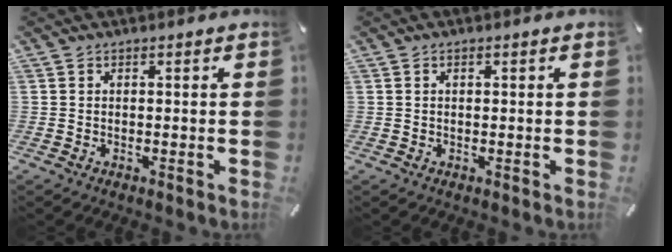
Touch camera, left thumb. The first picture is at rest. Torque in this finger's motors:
{"motor_torque": [-0.18, -0.44, -0.09, 0.16, 0.01]}